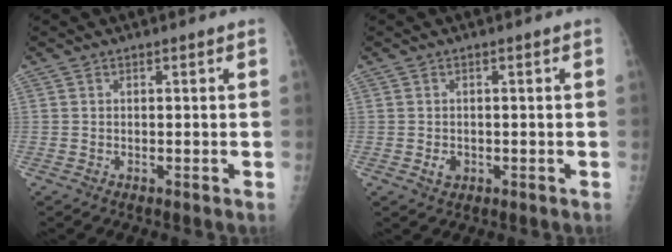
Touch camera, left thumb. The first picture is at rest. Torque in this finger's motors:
{"motor_torque": [0.26, 0.47, 0.09, -0.18, 0.01]}